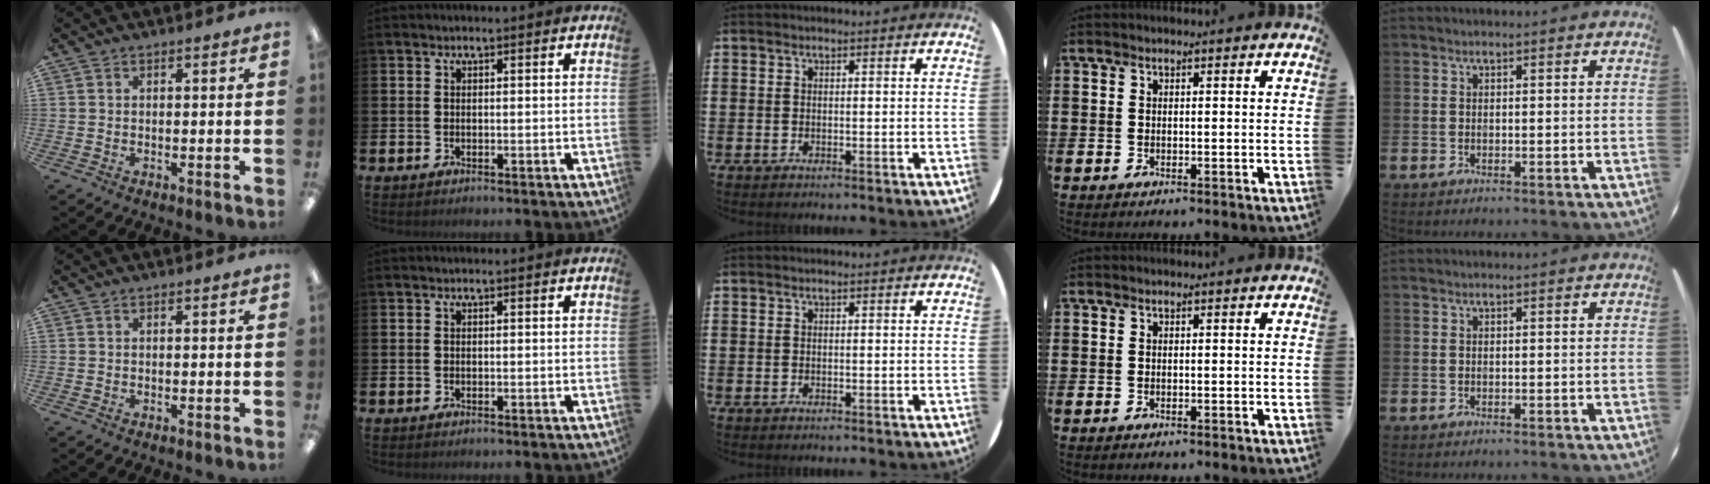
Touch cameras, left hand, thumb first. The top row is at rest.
{}